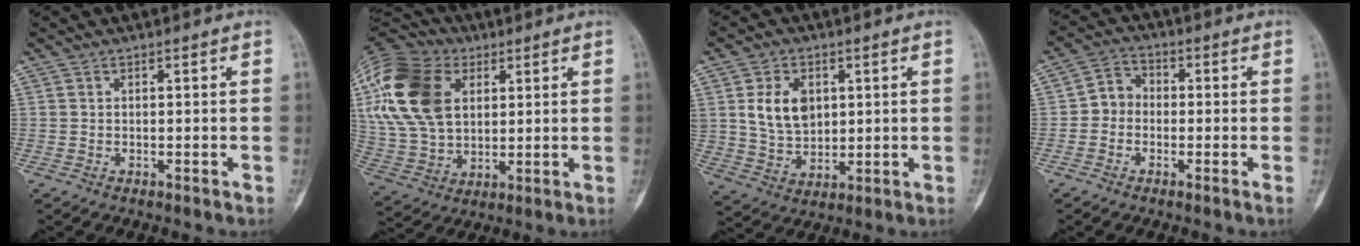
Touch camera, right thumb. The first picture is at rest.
{"total": 22.4, "force": [6.7, 15.2, 14.9], "torque": [-0.302, 0.006, 0.122]}
{"total": 9.7, "force": [2.6, 6.8, 6.4], "torque": [-0.095, -0.015, 0.059]}
{"total": 4.4, "force": [-1.1, 3.6, 2.2], "torque": [-0.020, 0.015, -0.039]}